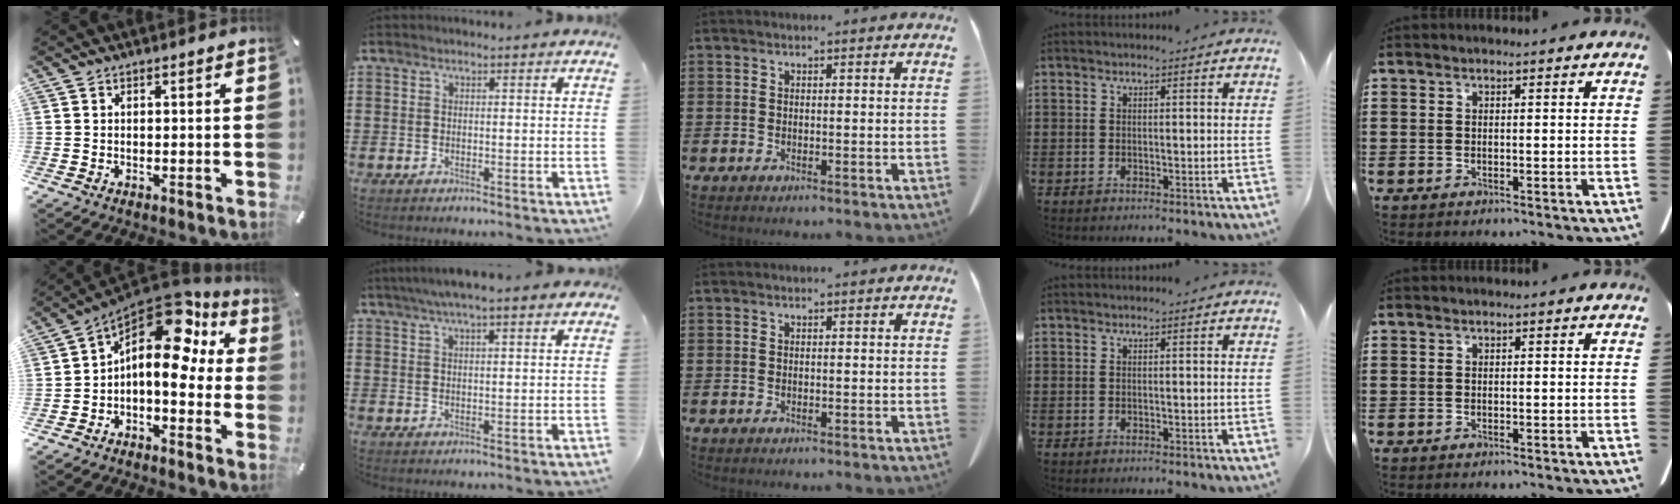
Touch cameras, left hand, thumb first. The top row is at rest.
{"thumb": {"total": 13.8, "force": [5.7, 6.6, 10.7], "torque": [-0.180, -0.053, 0.085]}, "index": {"total": 4.3, "force": [2.8, 0.4, 3.2], "torque": [-0.066, 0.004, 0.050]}}